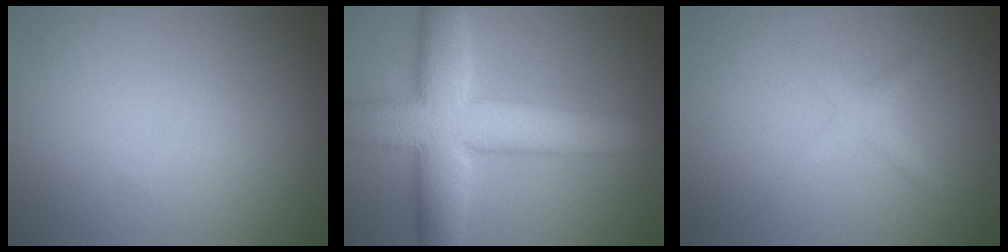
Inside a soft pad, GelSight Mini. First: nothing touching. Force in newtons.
{"total": 10.9, "press": 10.9, "slide": 0.4}
{"total": 1.4, "press": 1.4, "slide": 0.1}